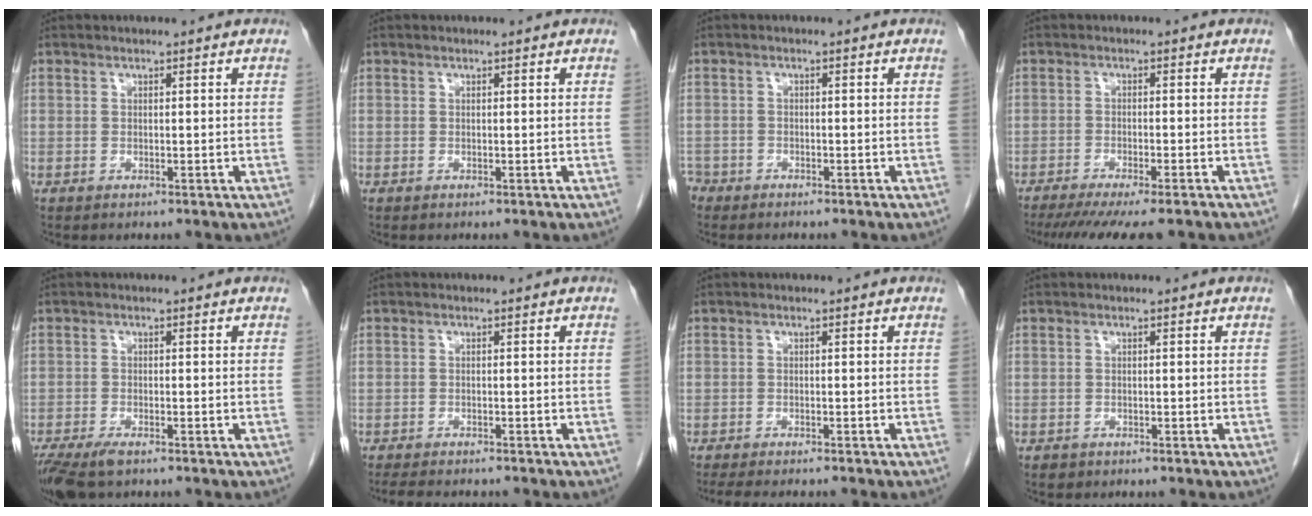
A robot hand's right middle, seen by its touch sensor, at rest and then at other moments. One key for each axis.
{"total": 0.0}
{"total": 3.3, "fx": -2.8, "fy": 1.7, "fz": 0.3, "tx": -0.009, "ty": 0.002, "tz": -0.050}
{"total": 12.2, "fx": -10.3, "fy": 1.1, "fz": 6.4, "tx": -0.088, "ty": -0.027, "tz": -0.146}
{"total": 5.7, "fx": -4.1, "fy": 1.8, "fz": 3.5, "tx": -0.066, "ty": -0.013, "tz": -0.073}
{"total": 6.9, "fx": -6.1, "fy": 1.4, "fz": 3.0, "tx": -0.044, "ty": -0.010, "tz": -0.087}
{"total": 8.2, "fx": -7.2, "fy": 1.1, "fz": 3.8, "tx": -0.047, "ty": -0.014, "tz": -0.099}
{"total": 0.9, "fx": -0.6, "fy": 0.6, "fz": 0.1, "tx": -0.010, "ty": 0.000, "tz": -0.007}